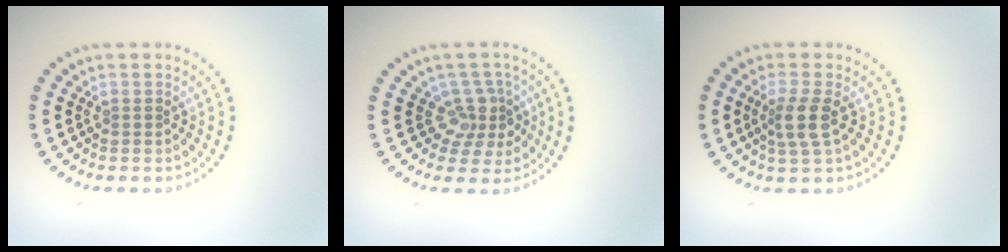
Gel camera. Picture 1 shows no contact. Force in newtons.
{"total": 2.9, "press": 2.2, "slide": 1.8}
{"total": 2.5, "press": 2.1, "slide": 1.4}